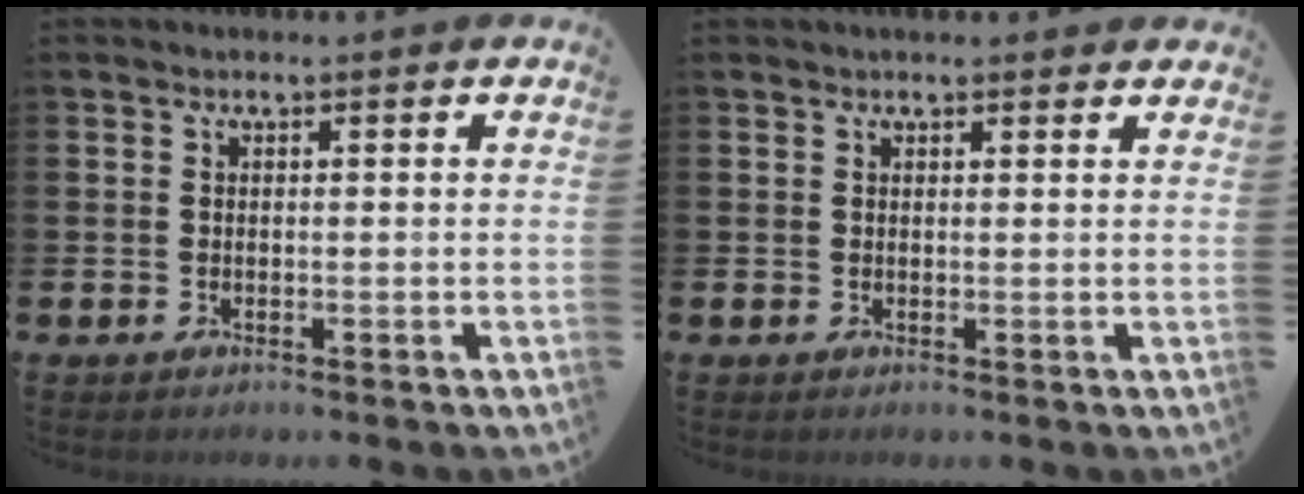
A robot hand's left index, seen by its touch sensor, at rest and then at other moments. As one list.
[{"total": 1.2, "force": [1.2, 0.2, 0.1], "torque": [0.011, -0.003, 0.019]}]